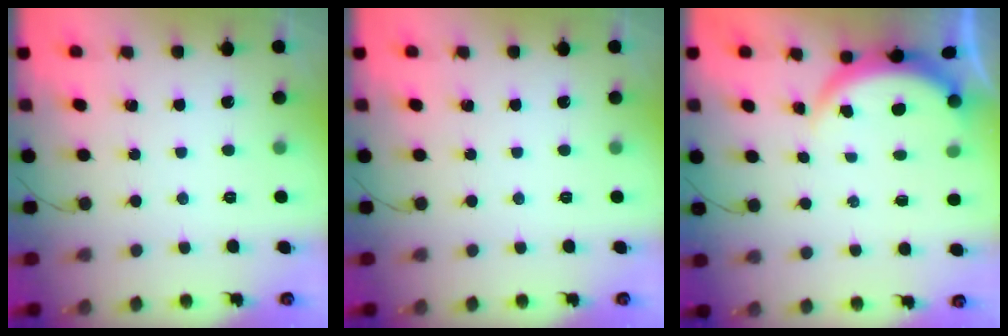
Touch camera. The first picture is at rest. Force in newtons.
{"total": 0.0}
{"total": 3.7, "press": 3.7, "slide": 0.5}